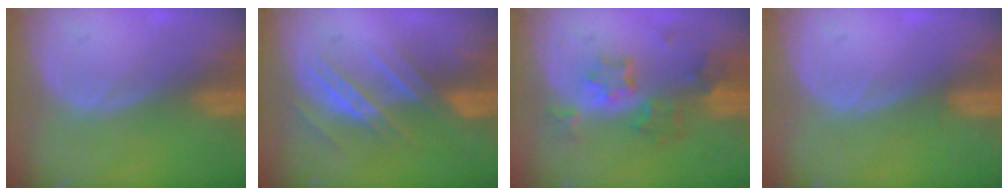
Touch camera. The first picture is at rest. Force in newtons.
{"total": 7.2, "press": 6.6, "slide": 2.9}
{"total": 7.3, "press": 6.5, "slide": 3.3}
{"total": 0.6, "press": 0.6, "slide": 0.2}